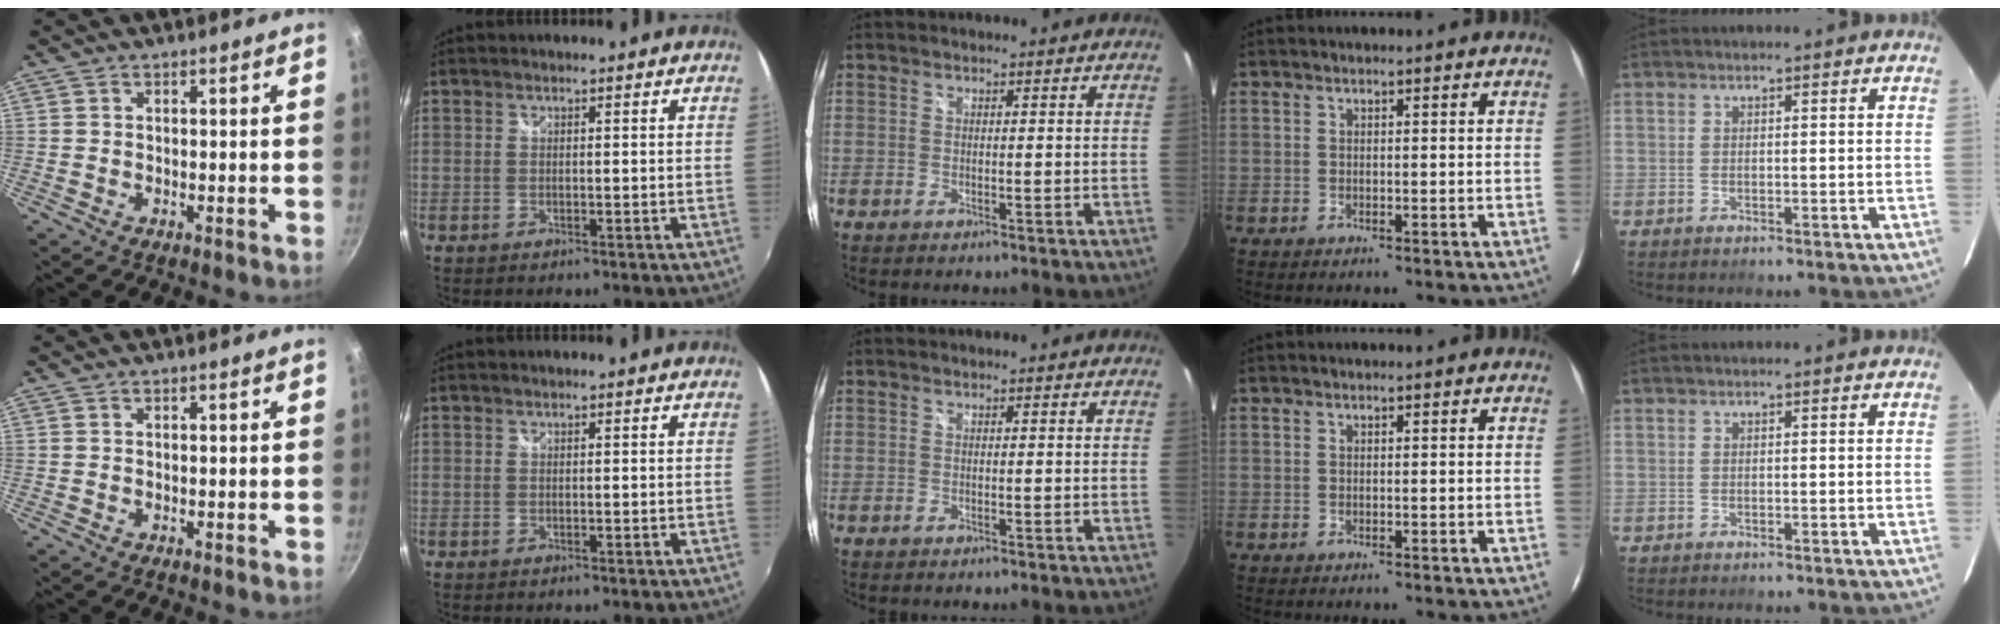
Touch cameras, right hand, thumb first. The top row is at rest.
{}